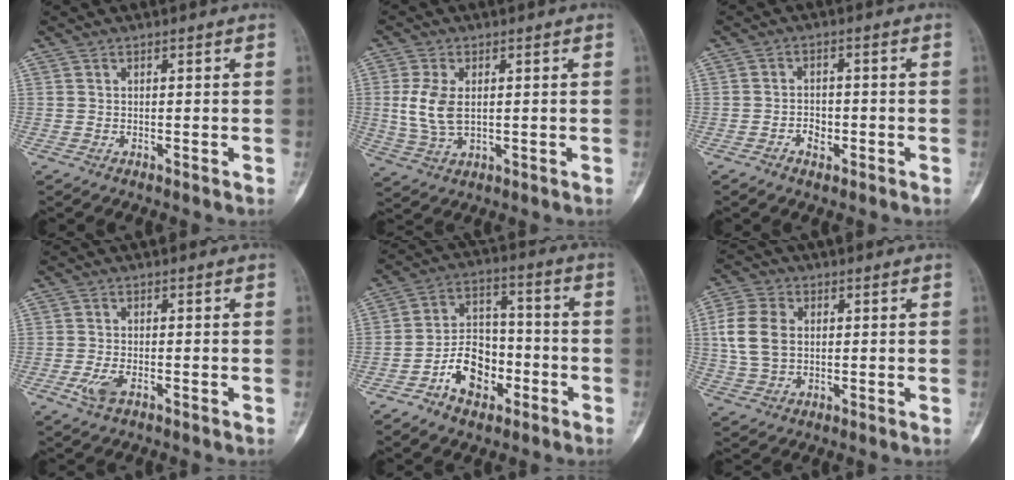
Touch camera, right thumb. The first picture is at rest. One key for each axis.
{"total": 7.7, "fx": 0.7, "fy": 4.5, "fz": 6.2, "tx": -0.134, "ty": -0.006, "tz": 0.021}
{"total": 3.2, "fx": -1.5, "fy": 2.2, "fz": 1.8, "tx": -0.018, "ty": 0.012, "tz": -0.025}
{"total": 3.0, "fx": -1.2, "fy": 1.4, "fz": 2.4, "tx": -0.059, "ty": -0.001, "tz": -0.024}
{"total": 11.3, "fx": -4.9, "fy": 7.7, "fz": 6.6, "tx": -0.084, "ty": 0.047, "tz": -0.088}
{"total": 9.6, "fx": 1.2, "fy": 7.0, "fz": 6.6, "tx": -0.134, "ty": 0.006, "tz": 0.025}